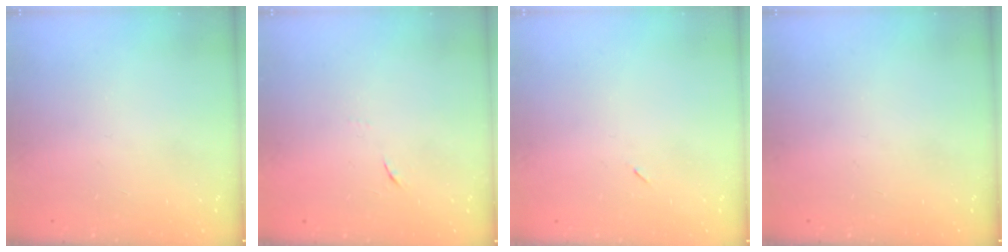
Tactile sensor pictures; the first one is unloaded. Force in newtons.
{"total": 5.2, "press": 5.1, "slide": 0.7}
{"total": 2.6, "press": 2.3, "slide": 1.2}
{"total": 0.0}